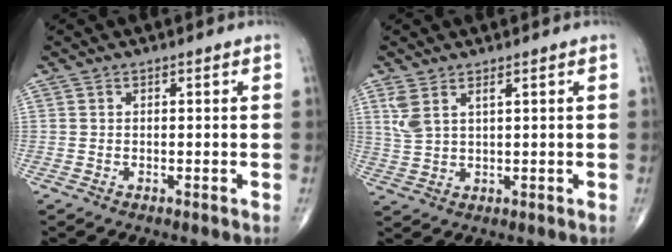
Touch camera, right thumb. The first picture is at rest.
{"total": 4.5, "force": [2.3, 1.6, 3.5], "torque": [-0.083, -0.004, 0.057]}